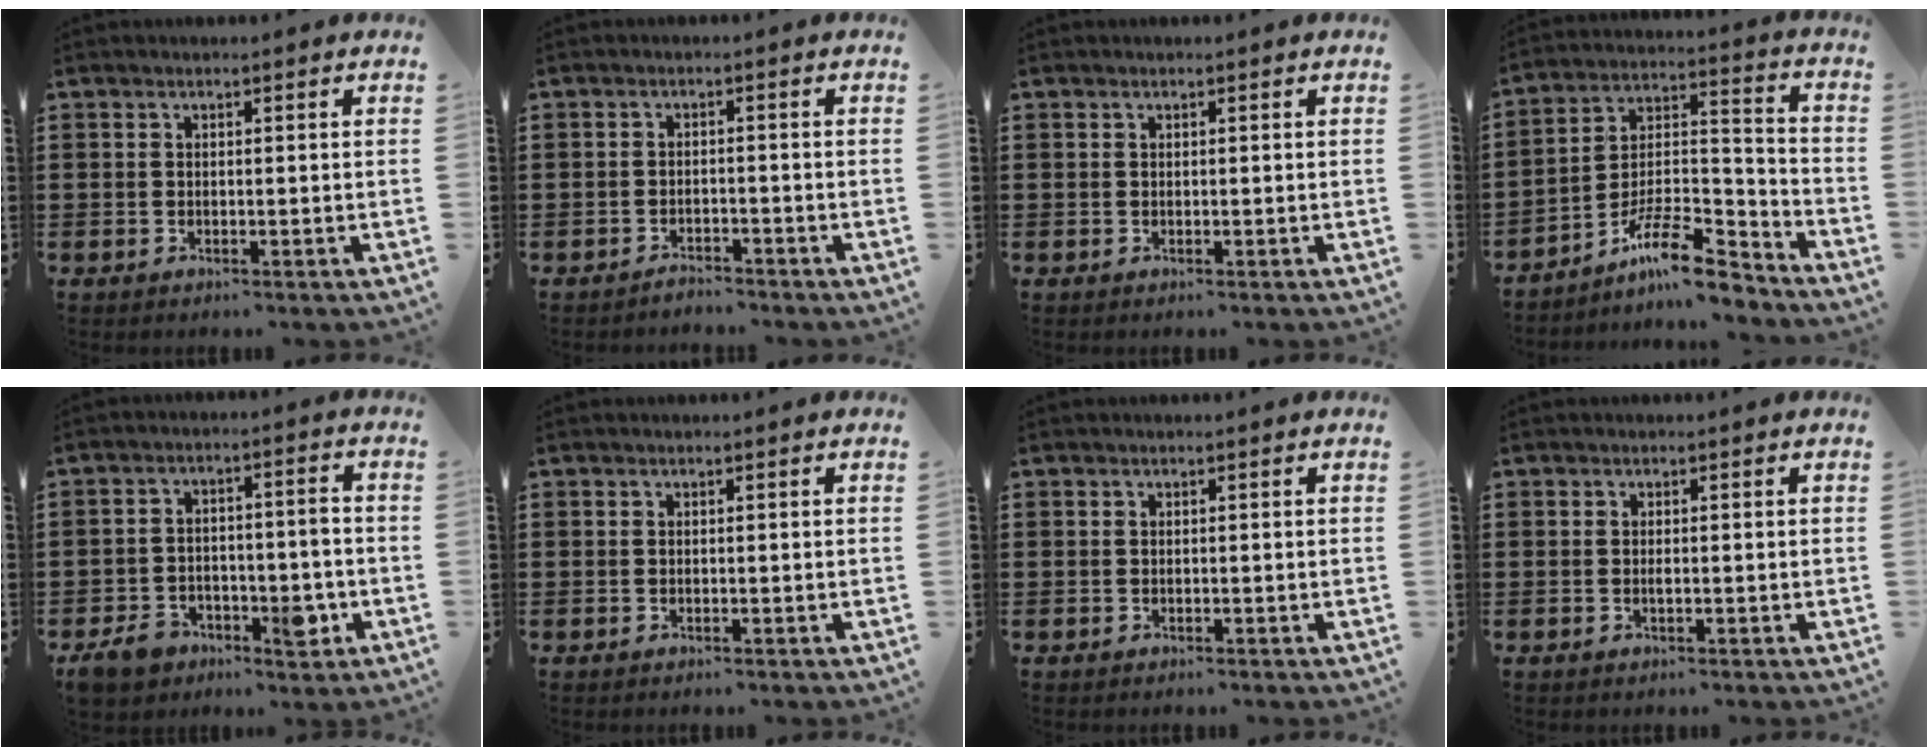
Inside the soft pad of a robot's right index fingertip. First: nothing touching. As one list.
[{"total": 2.0, "force": [-1.9, 0.1, -0.2], "torque": [-0.004, 0.004, -0.043]}, {"total": 0.0}, {"total": 11.2, "force": [-8.7, 2.6, 6.6], "torque": [-0.119, 0.018, -0.166]}, {"total": 8.2, "force": [-4.4, 4.3, 5.4], "torque": [-0.098, 0.018, -0.074]}, {"total": 0.0}, {"total": 0.0}, {"total": 0.6, "force": [-0.1, 0.1, 0.5], "torque": [-0.011, -0.003, -0.001]}]